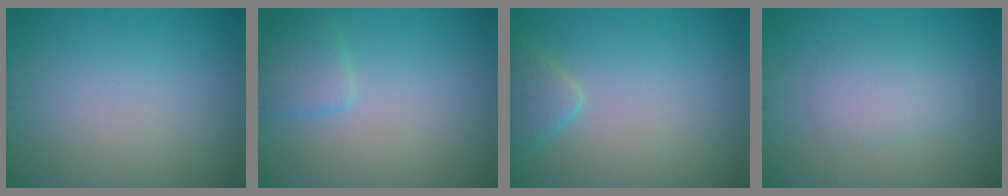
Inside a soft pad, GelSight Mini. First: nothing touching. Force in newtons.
{"total": 2.2, "press": 2.2, "slide": 0.1}
{"total": 2.5, "press": 2.5, "slide": 0.2}
{"total": 2.4, "press": 2.4, "slide": 0.2}